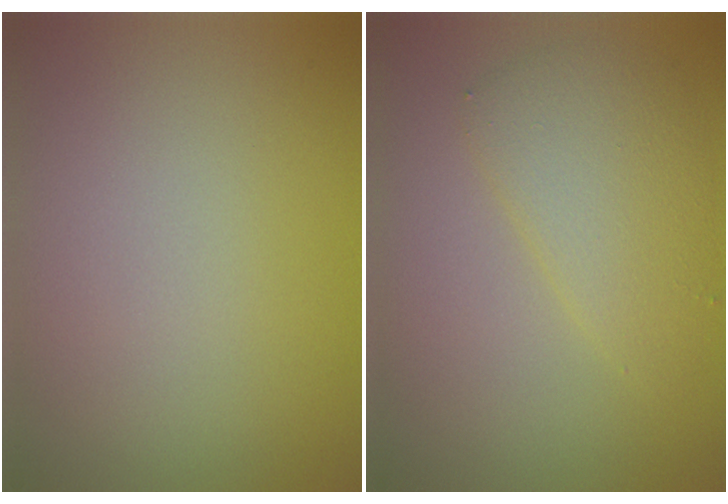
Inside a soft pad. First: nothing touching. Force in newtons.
{"total": 3.7, "press": 3.7, "slide": 0.2}